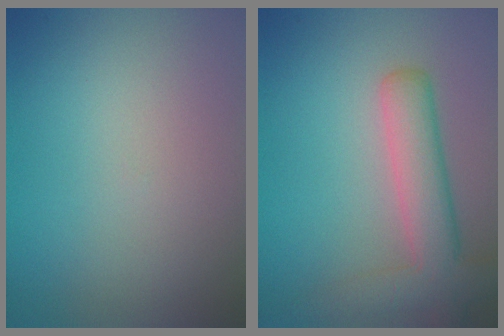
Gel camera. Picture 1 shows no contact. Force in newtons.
{"total": 5.6, "press": 5.6, "slide": 0.4}